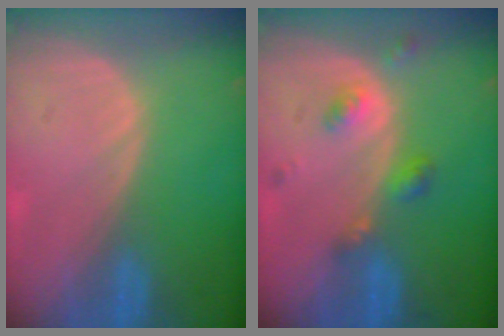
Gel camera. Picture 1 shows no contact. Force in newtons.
{"total": 4.6, "press": 4.1, "slide": 2.1}